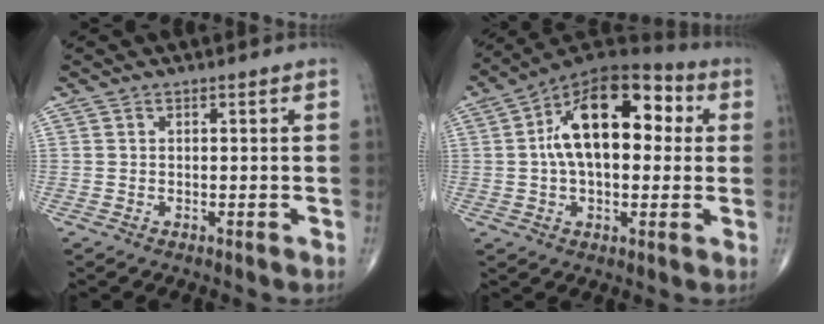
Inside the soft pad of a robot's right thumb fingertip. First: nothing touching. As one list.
[{"total": 18.5, "force": [3.0, 10.3, 15.1], "torque": [-0.217, 0.032, 0.036]}]